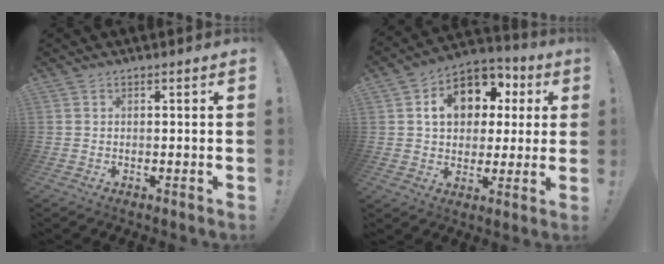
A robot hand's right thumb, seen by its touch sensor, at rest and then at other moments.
{"total": 14.7, "force": [4.9, 11.0, 8.4], "torque": [-0.119, -0.017, 0.091]}